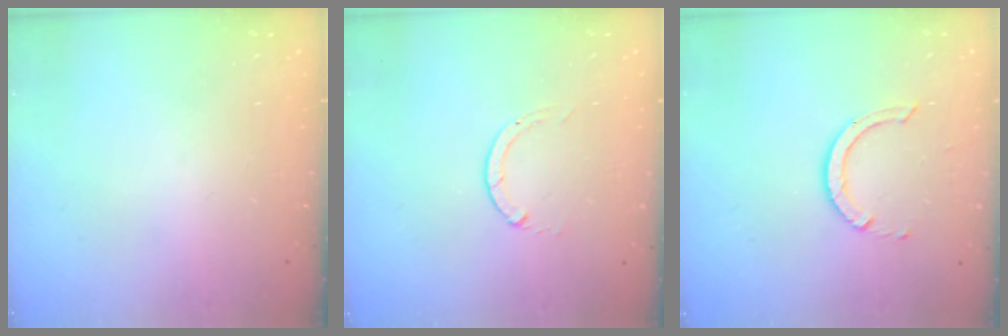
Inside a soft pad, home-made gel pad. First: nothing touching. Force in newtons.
{"total": 0.0}
{"total": 6.3, "press": 6.3, "slide": 0.4}